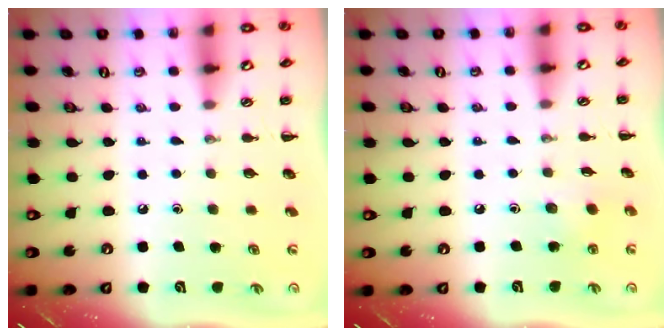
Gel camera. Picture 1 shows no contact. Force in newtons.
{"total": 2.6, "press": 2.5, "slide": 0.9}